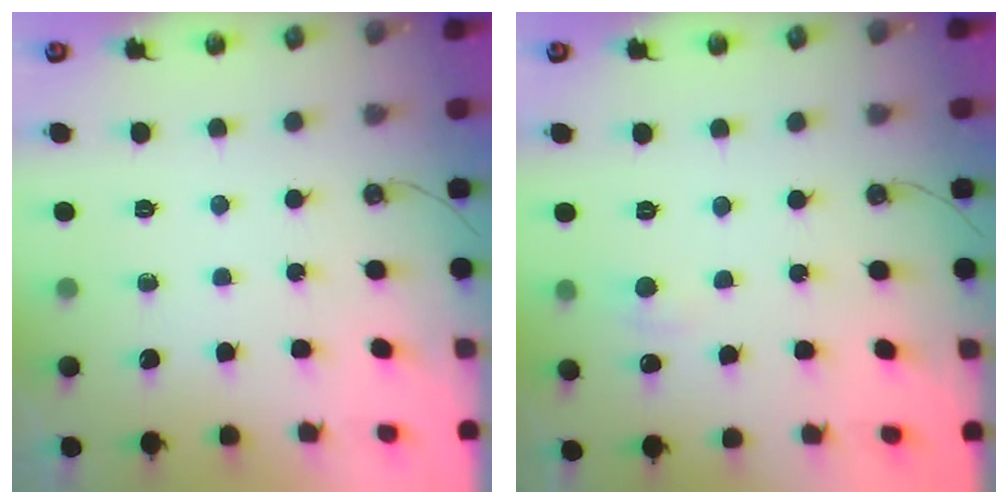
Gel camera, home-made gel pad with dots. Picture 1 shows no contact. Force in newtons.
{"total": 1.0, "press": 0.8, "slide": 0.7}